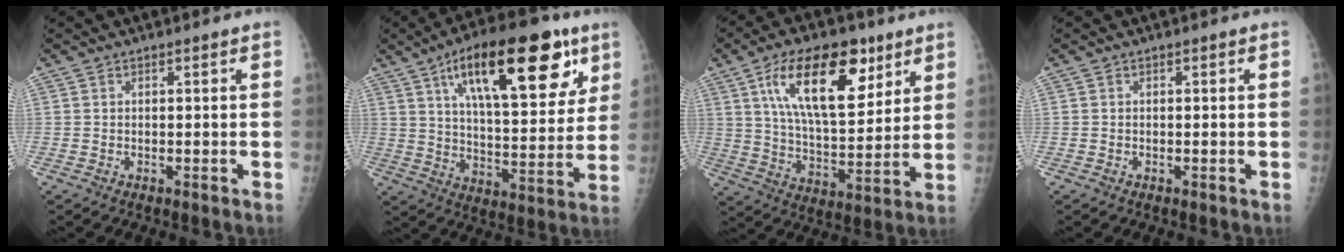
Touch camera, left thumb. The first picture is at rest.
{"total": 24.6, "force": [12.3, 9.5, 19.0], "torque": [-0.251, -0.028, 0.192]}
{"total": 19.4, "force": [9.2, 9.0, 14.5], "torque": [-0.202, -0.038, 0.160]}
{"total": 0.0}